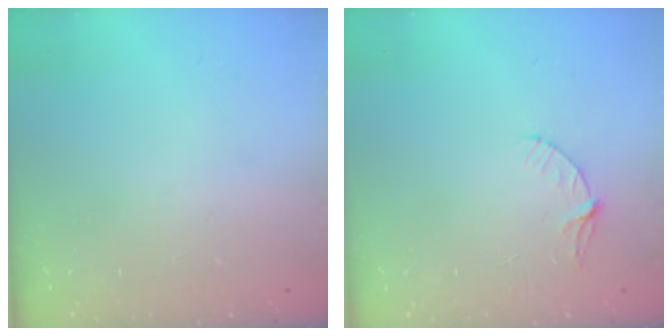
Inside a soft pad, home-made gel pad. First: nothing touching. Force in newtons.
{"total": 4.7, "press": 4.7, "slide": 0.4}